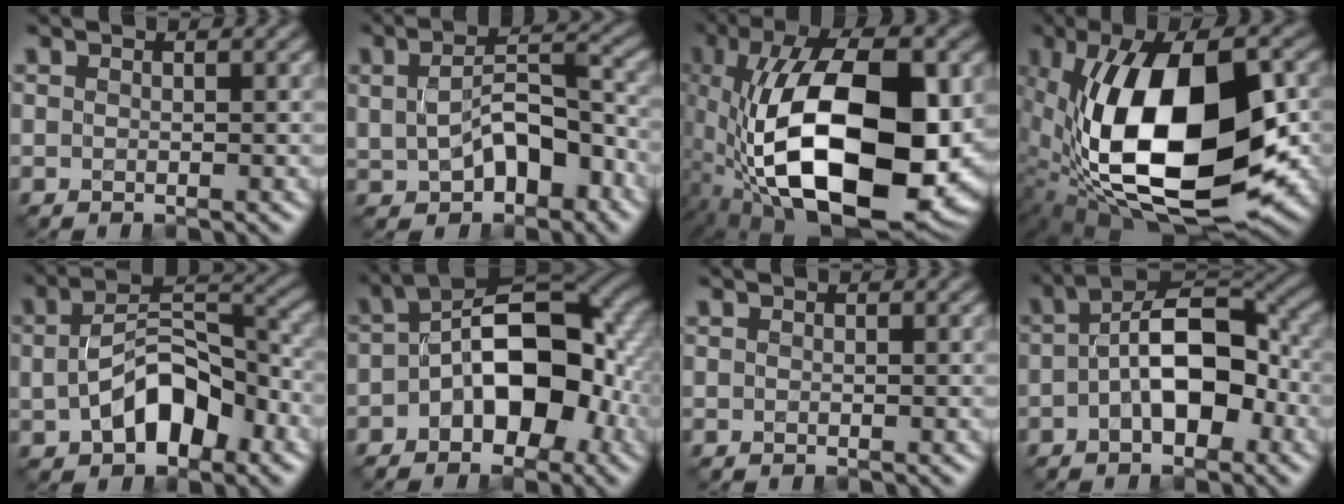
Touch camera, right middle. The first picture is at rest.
{"total": 7.4, "force": [-1.8, 4.1, 5.8], "torque": [-0.106, -0.003, -0.026]}
{"total": 18.9, "force": [-2.8, 9.2, 16.3], "torque": [-0.299, -0.009, -0.046]}
{"total": 18.0, "force": [-0.9, 8.8, 15.7], "torque": [-0.290, -0.014, -0.012]}
{"total": 8.1, "force": [-2.2, 4.6, 6.3], "torque": [-0.111, 0.009, -0.041]}
{"total": 10.6, "force": [-2.1, 6.0, 8.4], "torque": [-0.102, 0.019, -0.048]}
{"total": 0.0}
{"total": 8.4, "force": [-1.0, 4.5, 7.0], "torque": [-0.114, 0.014, -0.027]}